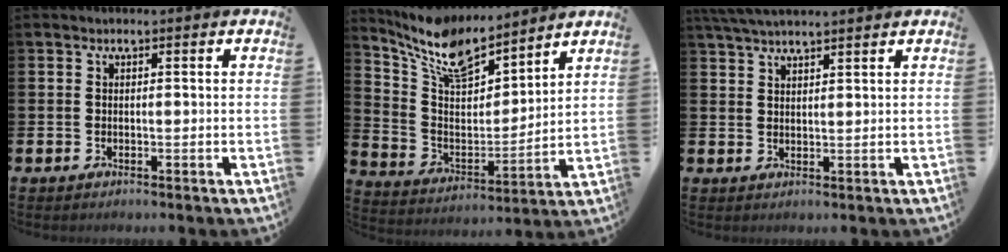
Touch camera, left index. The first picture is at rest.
{"total": 10.6, "force": [9.5, 3.1, 3.7], "torque": [-0.110, -0.053, 0.173]}
{"total": 3.9, "force": [3.7, 0.3, 1.4], "torque": [-0.035, -0.007, 0.068]}